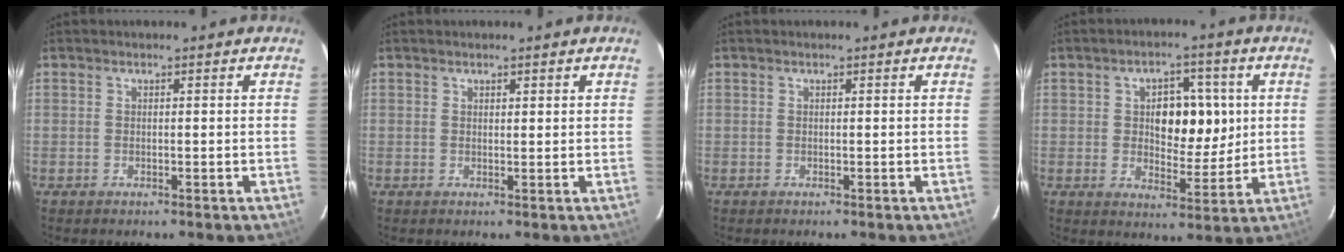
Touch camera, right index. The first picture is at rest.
{"total": 0.8, "force": [0.6, 0.3, 0.4], "torque": [-0.010, 0.002, 0.010]}
{"total": 0.0}
{"total": 8.6, "force": [1.6, 4.7, 7.0], "torque": [-0.098, 0.013, 0.033]}